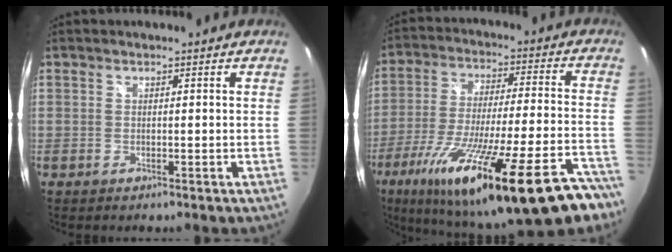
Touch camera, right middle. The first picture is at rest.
{"total": 33.5, "force": [-23.0, 6.1, 23.6], "torque": [-0.382, -0.087, -0.337]}